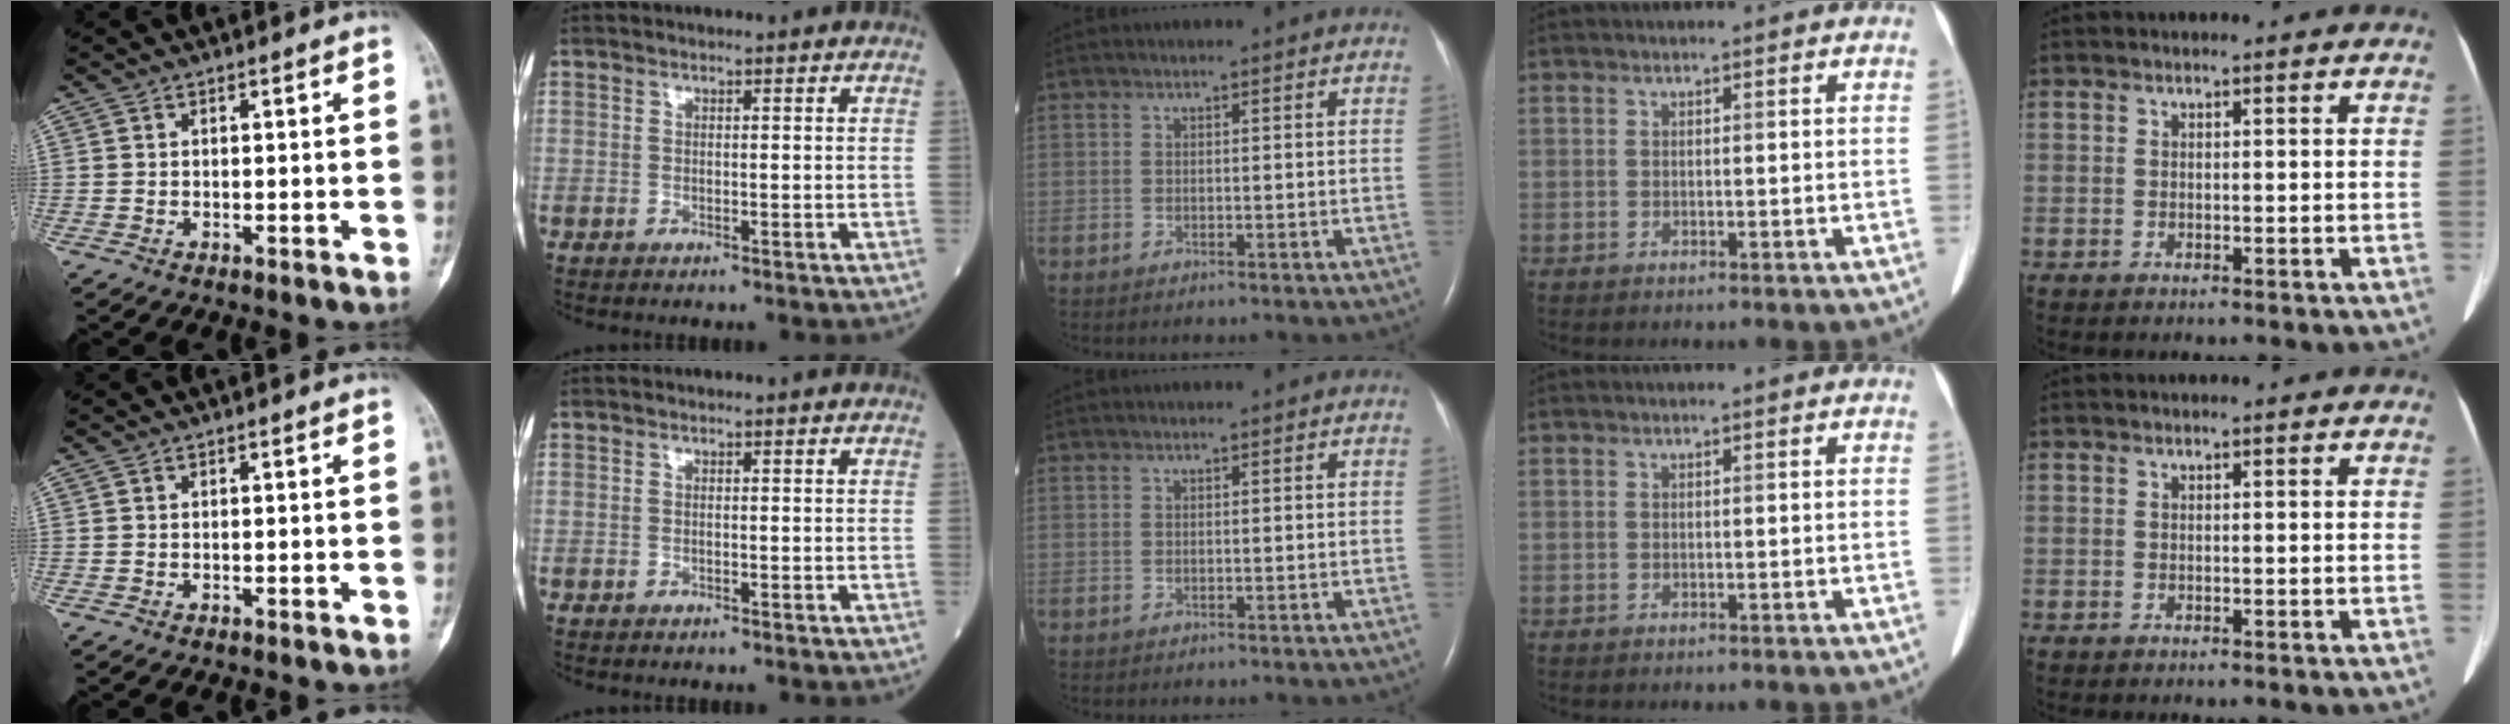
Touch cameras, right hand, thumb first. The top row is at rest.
{}